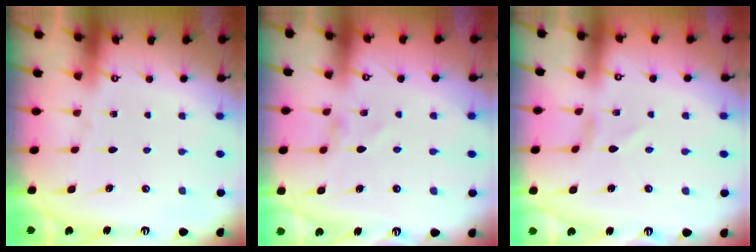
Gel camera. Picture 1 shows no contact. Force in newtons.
{"total": 0.0}
{"total": 1.0, "press": 1.0, "slide": 0.1}